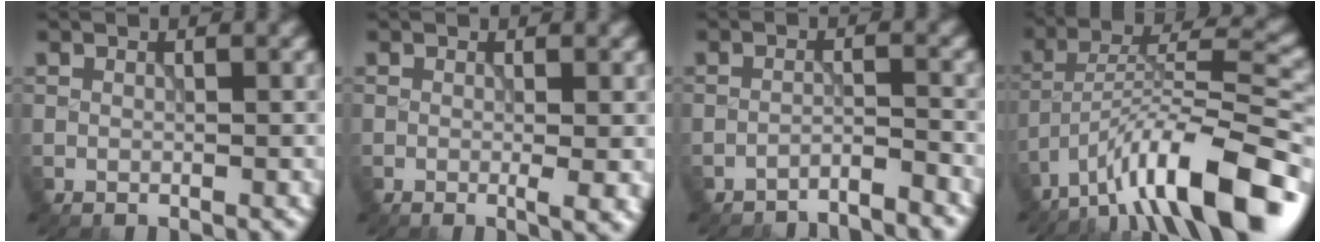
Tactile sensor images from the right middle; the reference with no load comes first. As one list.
[{"total": 2.2, "force": [-0.3, 0.4, 2.1], "torque": [-0.030, -0.008, -0.003]}, {"total": 3.1, "force": [-3.0, 0.2, 0.8], "torque": [-0.005, -0.001, -0.053]}, {"total": 13.6, "force": [-9.2, 3.4, 9.4], "torque": [-0.150, 0.016, -0.165]}]